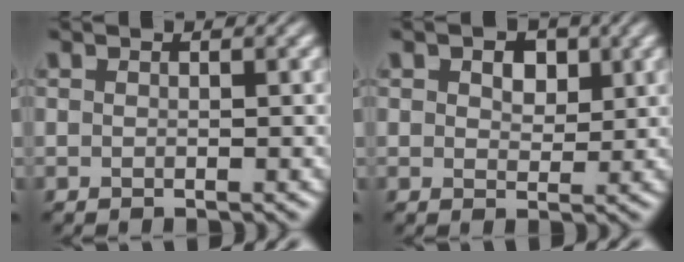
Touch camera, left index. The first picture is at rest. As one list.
[{"total": 2.9, "force": [1.3, 1.9, 1.8], "torque": [-0.028, 0.003, 0.015]}]